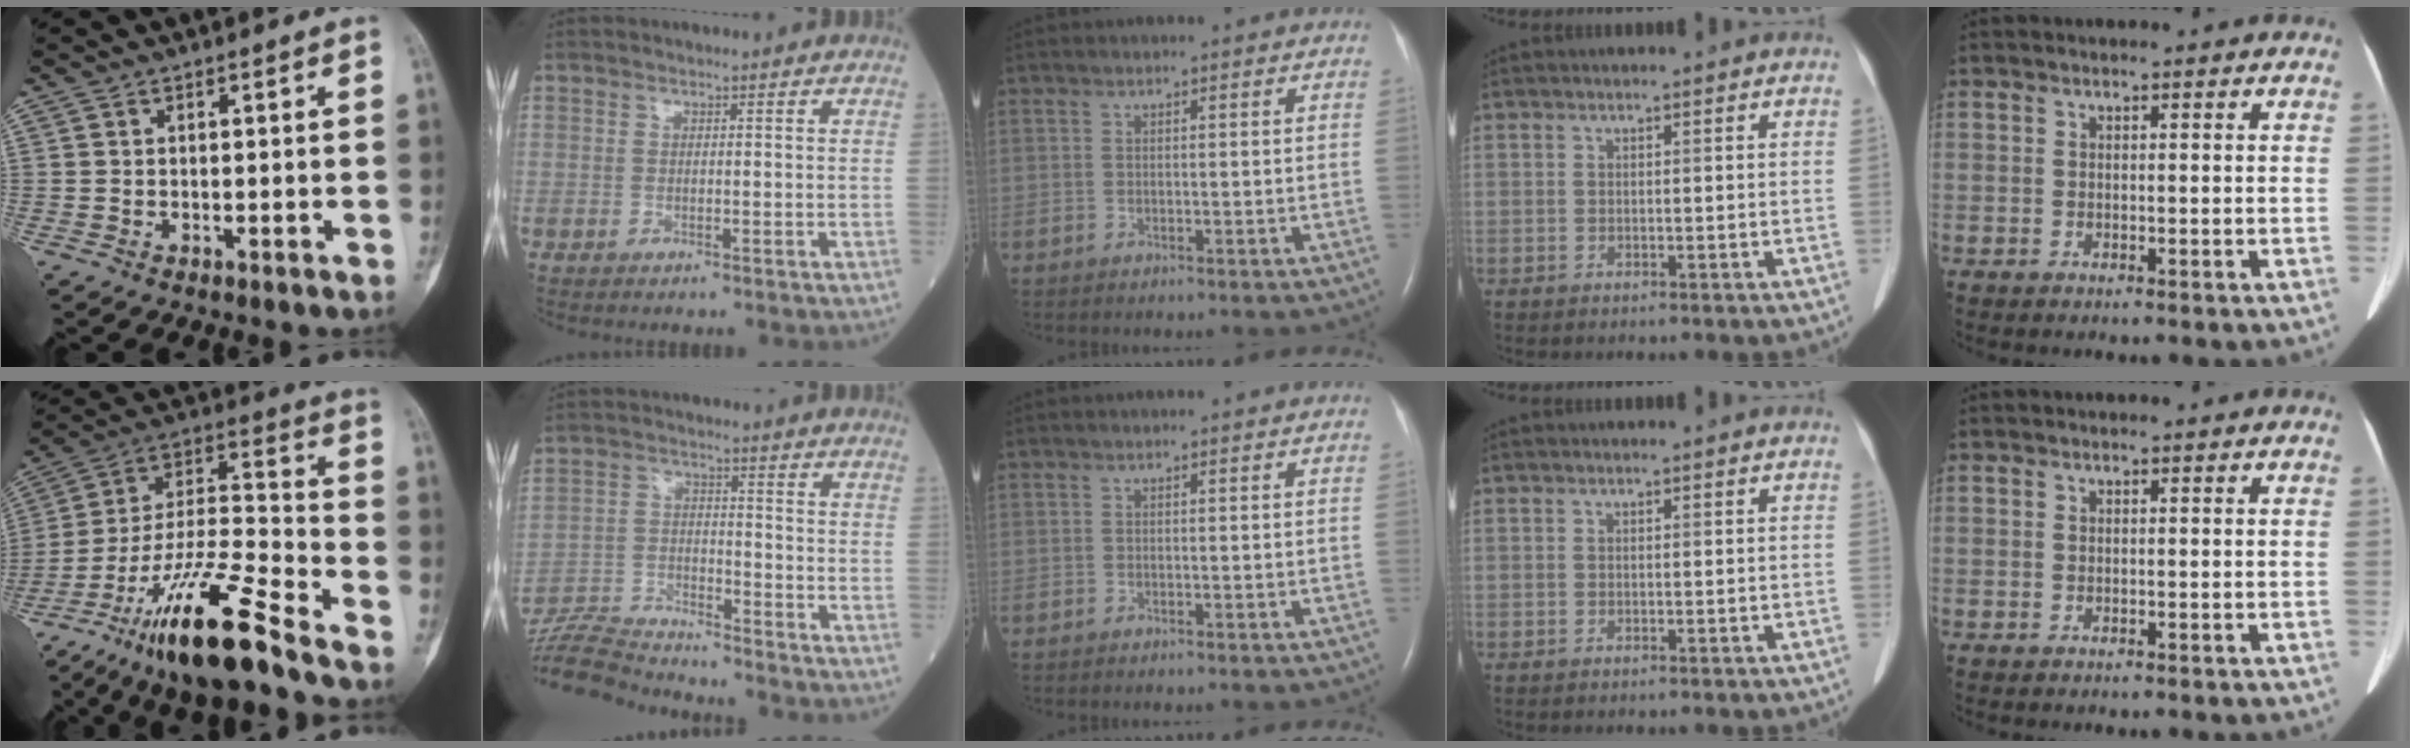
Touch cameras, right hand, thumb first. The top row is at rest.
{"thumb": {"total": 20.1, "force": [-14.2, 2.7, 13.9], "torque": [-0.285, 0.064, -0.259]}, "index": {"total": 9.0, "force": [-9.0, -0.2, 0.3], "torque": [-0.012, -0.002, -0.172]}}